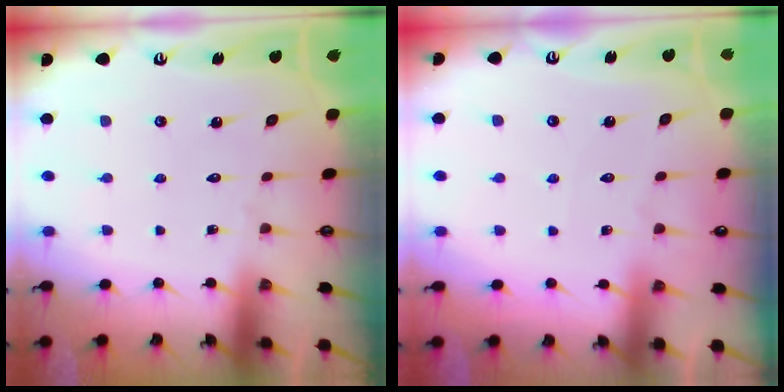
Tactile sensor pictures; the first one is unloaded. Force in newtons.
{"total": 2.9, "press": 2.8, "slide": 0.5}